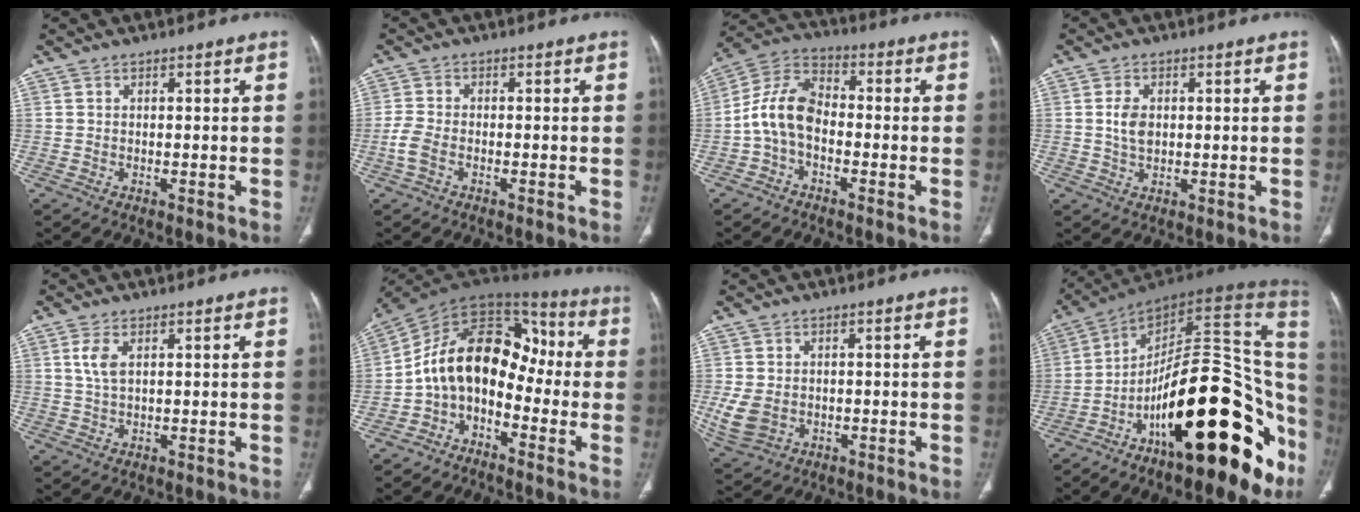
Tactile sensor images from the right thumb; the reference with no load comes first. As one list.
[{"total": 3.3, "force": [-1.3, 1.9, 2.4], "torque": [-0.065, 0.004, -0.033]}, {"total": 9.8, "force": [-1.8, 6.5, 7.1], "torque": [-0.130, 0.035, -0.049]}, {"total": 3.7, "force": [0.5, 2.4, 2.8], "torque": [-0.049, 0.000, 0.010]}, {"total": 3.5, "force": [1.2, 1.6, 2.8], "torque": [-0.065, 0.001, 0.028]}, {"total": 14.1, "force": [-3.5, 9.7, 9.6], "torque": [-0.127, 0.099, -0.078]}, {"total": 6.3, "force": [-0.7, 5.1, 3.7], "torque": [-0.080, -0.001, -0.003]}, {"total": 30.6, "force": [-11.3, 11.7, 26.0], "torque": [-0.296, 0.084, -0.172]}]